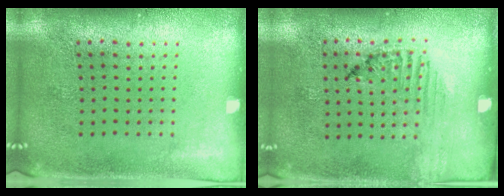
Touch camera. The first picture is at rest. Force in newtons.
{"total": 1.2, "press": 1.1, "slide": 0.4}